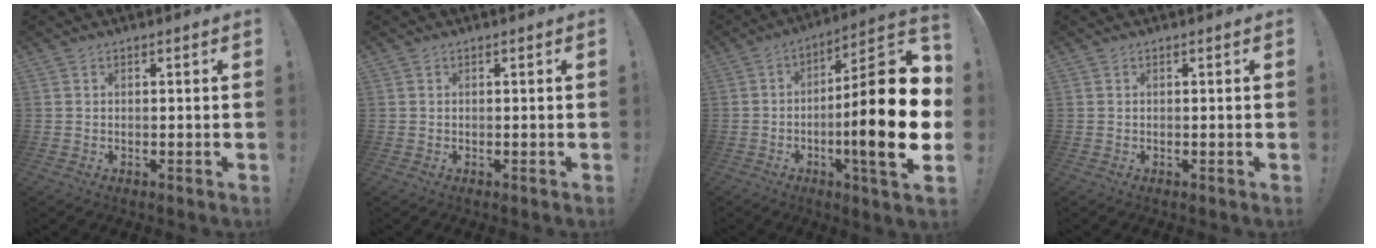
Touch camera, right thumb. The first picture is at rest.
{"total": 0.0}
{"total": 24.3, "force": [-4.2, 4.2, 23.6], "torque": [-0.379, 0.022, -0.073]}
{"total": 0.0}